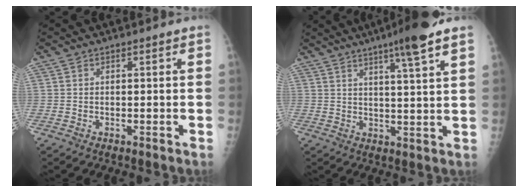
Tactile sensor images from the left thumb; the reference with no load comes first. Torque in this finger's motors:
{"motor_torque": [1.27, 0.93, 0.67, -0.49, 0.15]}